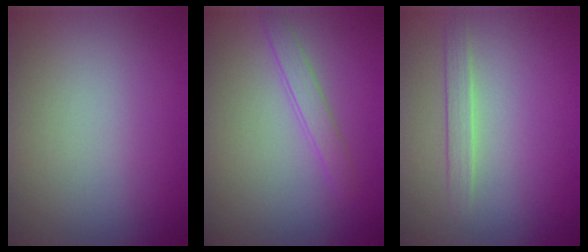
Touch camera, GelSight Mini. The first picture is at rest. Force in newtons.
{"total": 1.5, "press": 1.5, "slide": 0.1}
{"total": 1.5, "press": 1.5, "slide": 0.1}